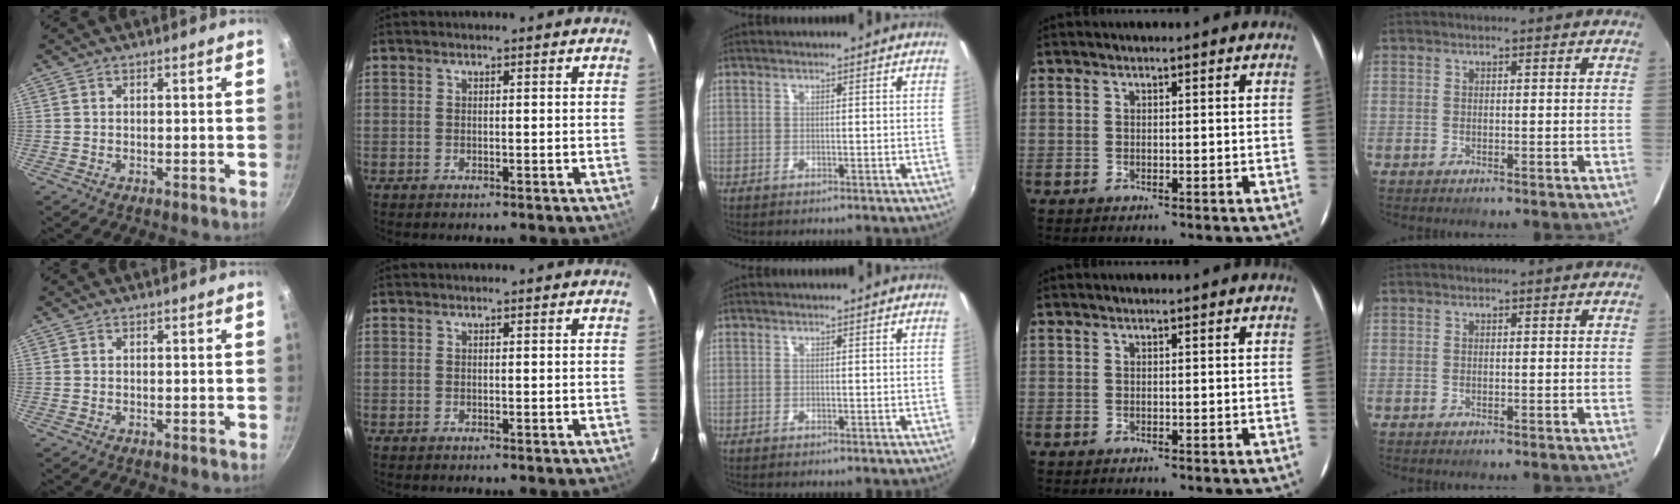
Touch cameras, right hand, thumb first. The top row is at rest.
{}